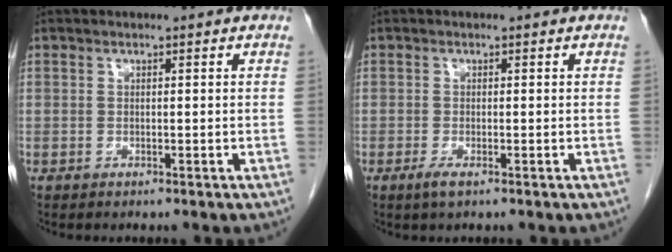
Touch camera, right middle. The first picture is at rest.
{"total": 1.6, "force": [-0.9, 0.3, 1.3], "torque": [-0.029, -0.004, -0.017]}